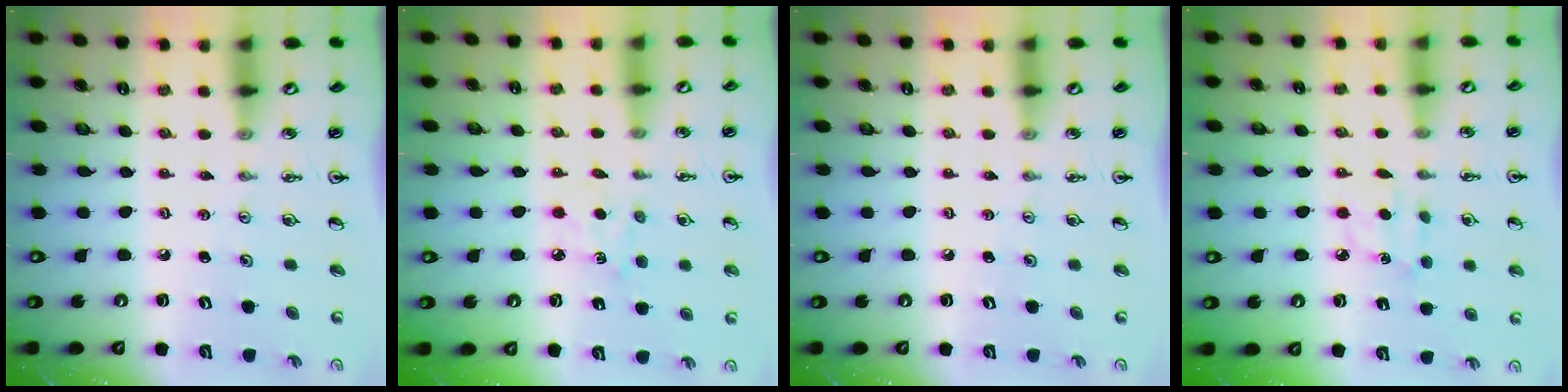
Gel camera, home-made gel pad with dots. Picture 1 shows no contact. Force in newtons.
{"total": 5.1, "press": 5.1, "slide": 0.5}
{"total": 0.0}
{"total": 5.1, "press": 5.1, "slide": 0.3}